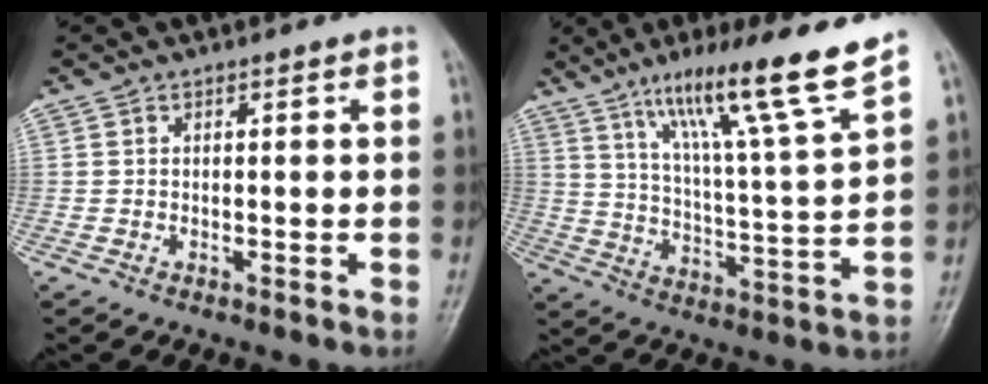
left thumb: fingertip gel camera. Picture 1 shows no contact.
{"total": 16.2, "force": [11.1, -0.4, 11.8], "torque": [-0.186, -0.058, 0.181]}